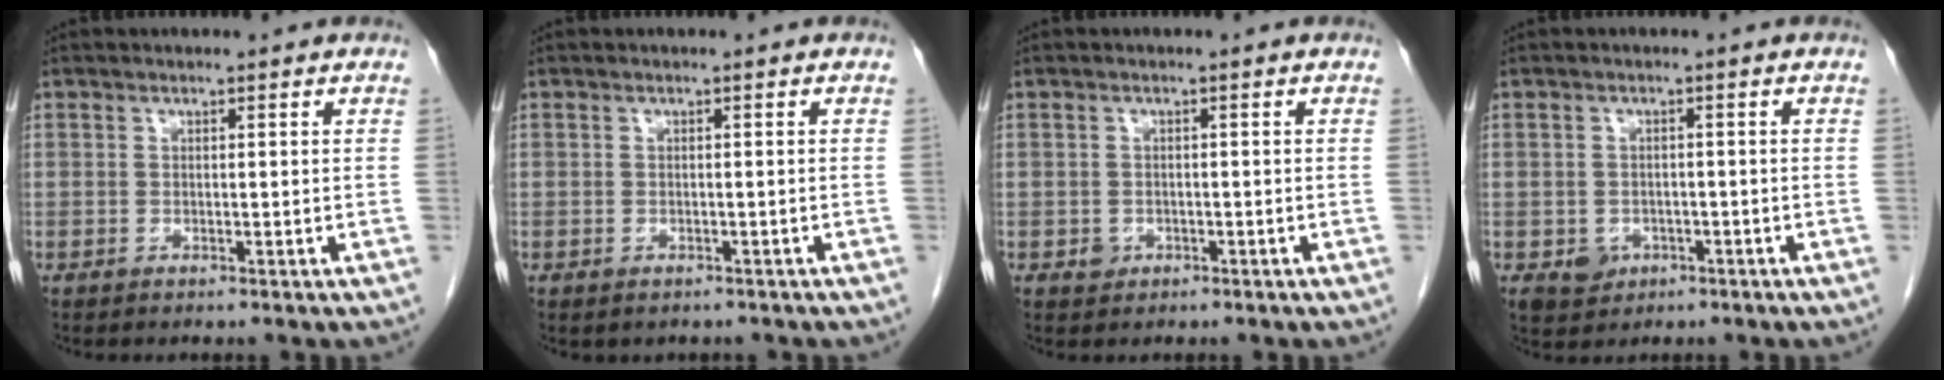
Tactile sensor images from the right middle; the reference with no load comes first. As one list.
[{"total": 1.4, "force": [-1.1, 0.9, 0.3], "torque": [-0.009, 0.000, -0.010]}, {"total": 1.4, "force": [-0.6, 1.3, 0.3], "torque": [-0.002, 0.005, -0.005]}, {"total": 3.6, "force": [-1.4, 3.1, 1.2], "torque": [-0.017, 0.002, -0.014]}]